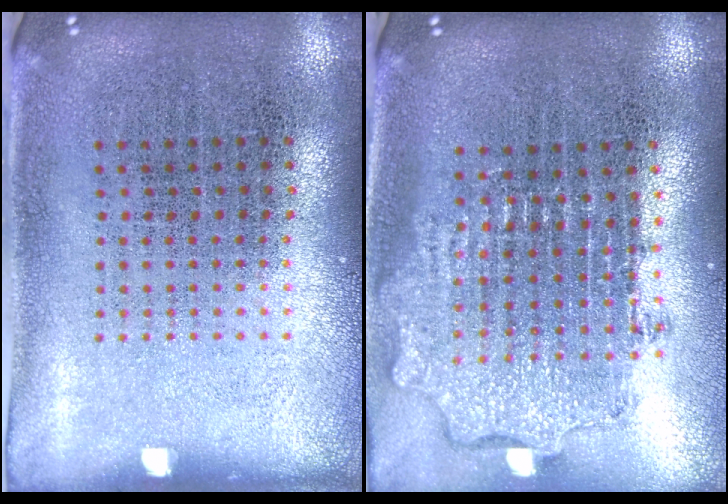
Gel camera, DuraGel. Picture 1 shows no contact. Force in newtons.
{"total": 2.0, "press": 1.5, "slide": 1.3}